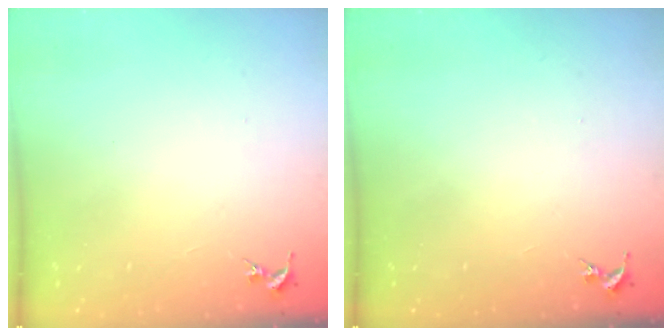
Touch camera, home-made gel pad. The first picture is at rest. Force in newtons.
{"total": 0.0}